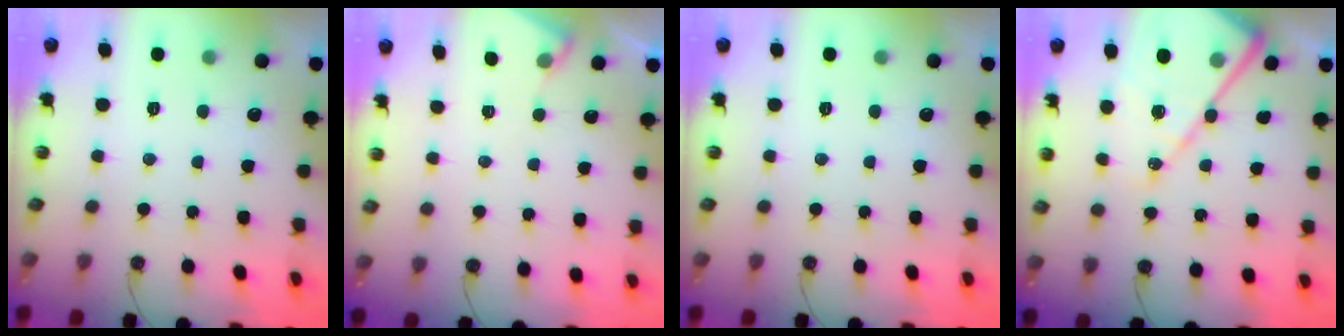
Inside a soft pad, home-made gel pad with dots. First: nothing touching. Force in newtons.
{"total": 3.8, "press": 3.7, "slide": 0.6}
{"total": 0.0}
{"total": 15.5, "press": 15.4, "slide": 1.5}